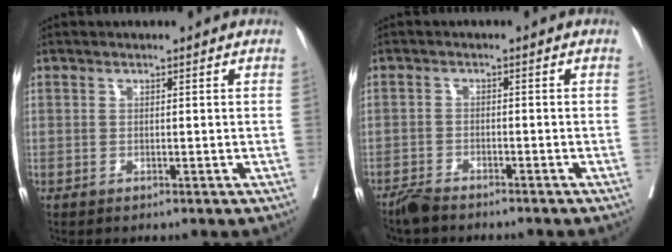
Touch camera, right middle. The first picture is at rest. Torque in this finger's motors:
{"motor_torque": [-0.21, -0.32, 0.01, 0.01]}